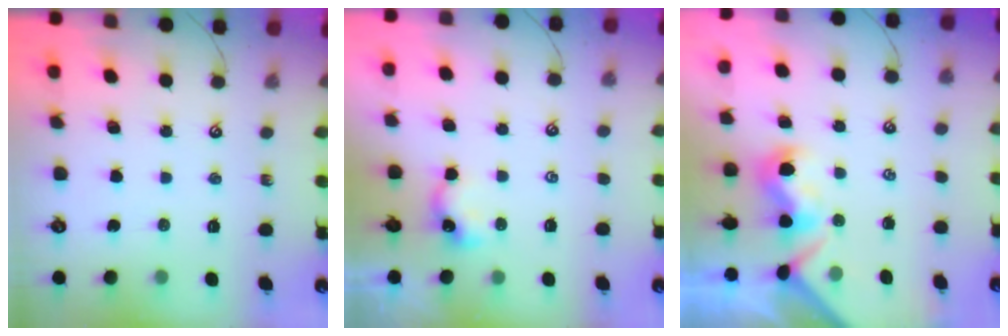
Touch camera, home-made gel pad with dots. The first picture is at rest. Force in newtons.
{"total": 0.0}
{"total": 2.1, "press": 1.9, "slide": 0.9}